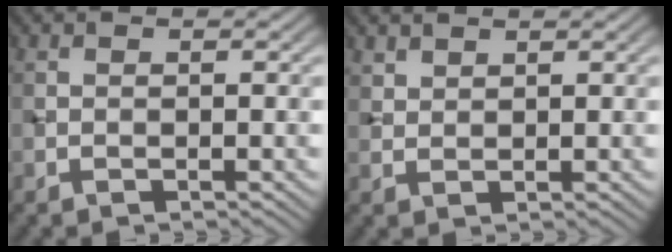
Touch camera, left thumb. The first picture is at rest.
{"total": 1.7, "force": [1.5, 0.7, 0.5], "torque": [-0.015, 0.002, 0.038]}